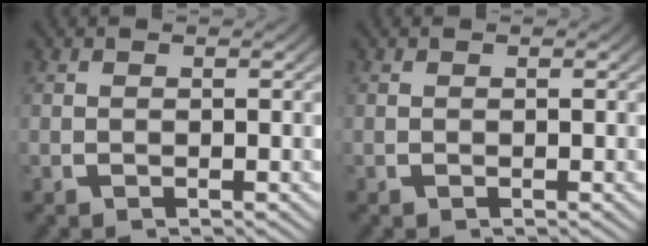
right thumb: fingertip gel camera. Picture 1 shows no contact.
{"total": 0.0}